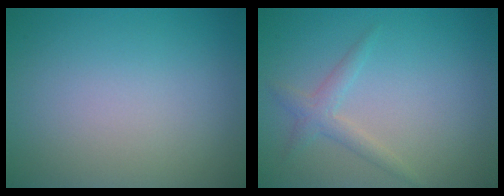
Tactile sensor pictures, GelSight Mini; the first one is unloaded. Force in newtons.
{"total": 1.8, "press": 1.8, "slide": 0.1}